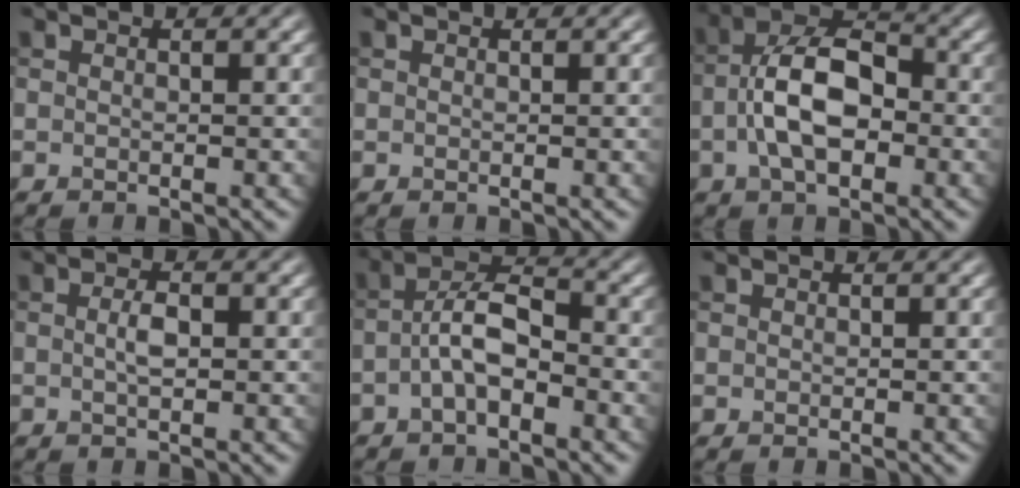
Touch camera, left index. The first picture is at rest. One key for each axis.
{"total": 0.6, "fx": 0.2, "fy": 0.5, "fz": 0.2, "tx": 0.002, "ty": -0.001, "tz": 0.002}
{"total": 7.3, "fx": -1.3, "fy": 3.9, "fz": 6.0, "tx": -0.112, "ty": 0.016, "tz": -0.031}
{"total": 1.6, "fx": 0.1, "fy": 0.5, "fz": 1.5, "tx": -0.031, "ty": 0.003, "tz": 0.000}
{"total": 4.3, "fx": -1.4, "fy": 1.8, "fz": 3.6, "tx": -0.067, "ty": 0.015, "tz": -0.036}
{"total": 0.8, "fx": 0.4, "fy": 0.7, "fz": -0.1, "tx": 0.007, "ty": -0.001, "tz": 0.007}